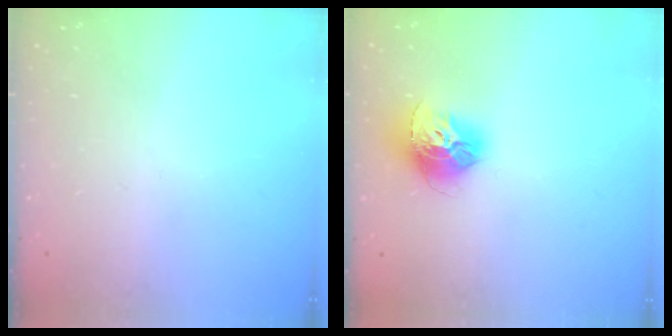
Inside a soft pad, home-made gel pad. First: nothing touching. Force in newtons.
{"total": 13.6, "press": 13.5, "slide": 1.4}